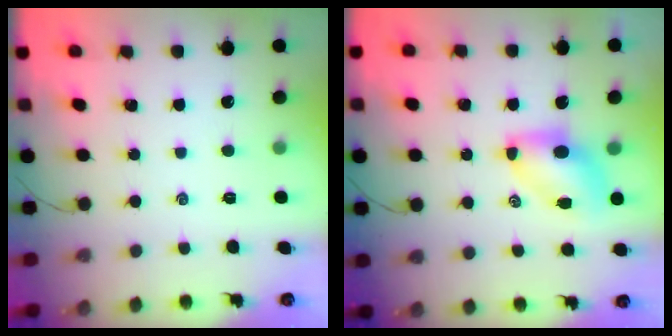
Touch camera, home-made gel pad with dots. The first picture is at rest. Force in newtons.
{"total": 7.8, "press": 7.7, "slide": 1.3}